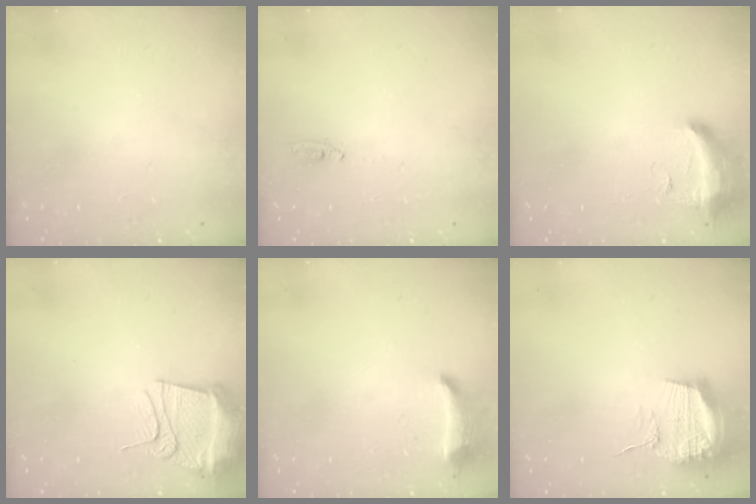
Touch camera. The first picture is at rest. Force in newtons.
{"total": 2.7, "press": 2.5, "slide": 1.0}
{"total": 12.6, "press": 10.6, "slide": 6.9}
{"total": 12.1, "press": 12.0, "slide": 1.4}
{"total": 10.1, "press": 9.0, "slide": 4.6}
{"total": 16.1, "press": 16.1, "slide": 0.2}